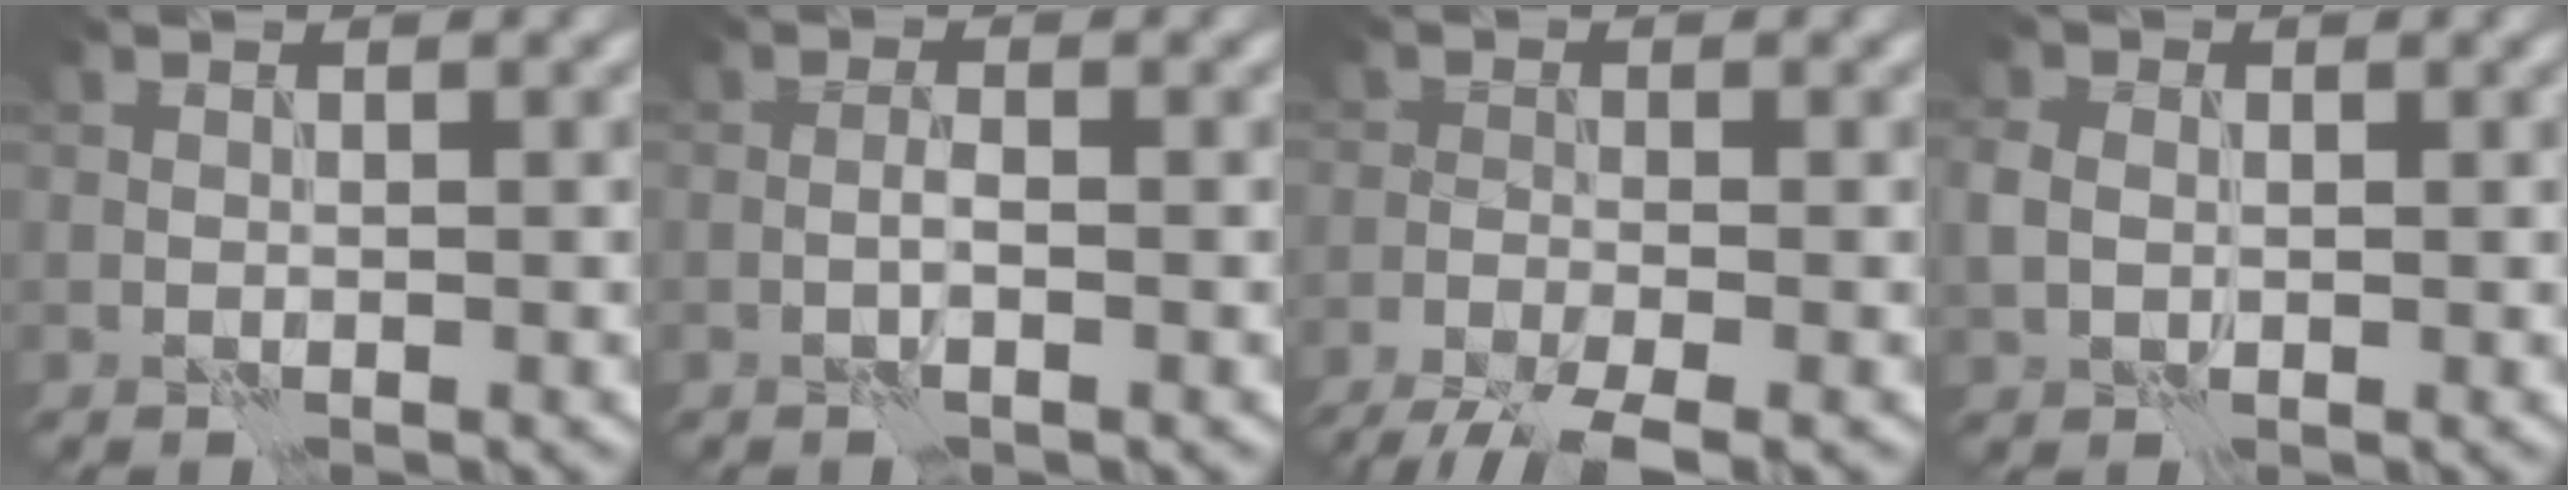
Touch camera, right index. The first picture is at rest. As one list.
[{"total": 1.3, "force": [-0.5, 0.2, 1.2], "torque": [-0.024, 0.004, -0.012]}, {"total": 6.3, "force": [-4.9, 1.3, 3.7], "torque": [-0.070, -0.027, -0.088]}, {"total": 2.3, "force": [0.2, 1.9, 1.3], "torque": [-0.032, 0.005, -0.001]}]